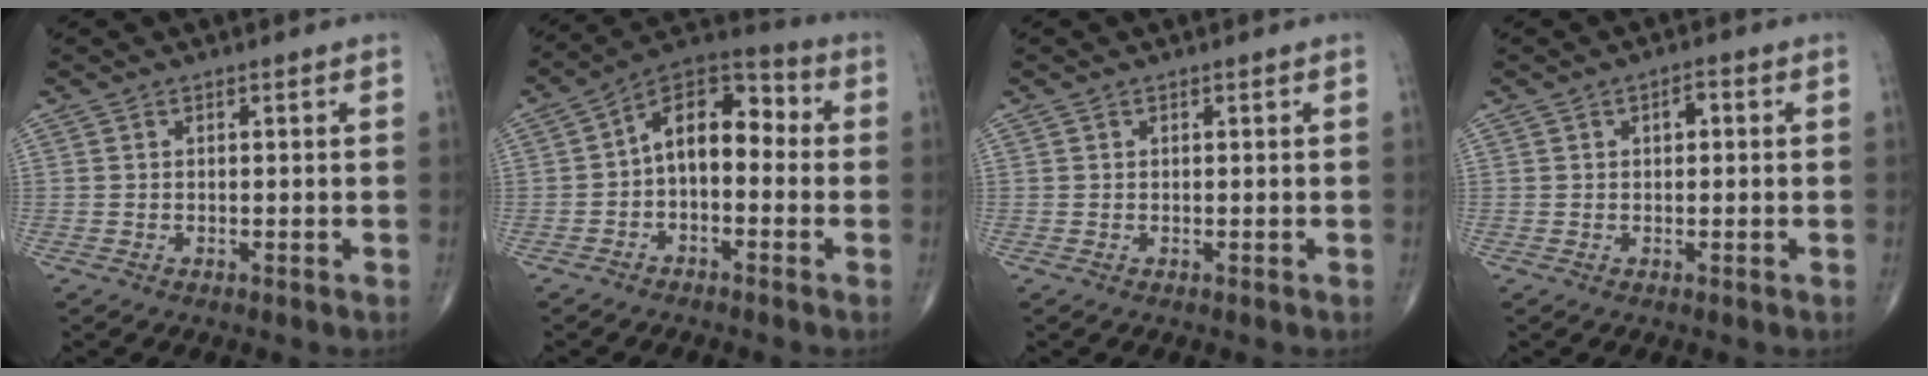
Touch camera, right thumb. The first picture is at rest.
{"total": 11.3, "force": [-0.5, 6.9, 9.0], "torque": [-0.113, 0.047, -0.026]}
{"total": 0.0}
{"total": 2.1, "force": [0.4, 1.3, 1.6], "torque": [-0.018, 0.007, 0.002]}